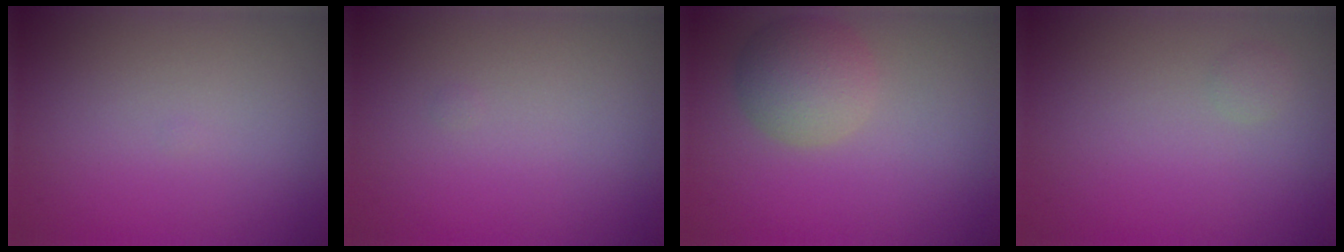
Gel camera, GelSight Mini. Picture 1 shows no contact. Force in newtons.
{"total": 0.0}
{"total": 3.9, "press": 3.9, "slide": 0.2}
{"total": 0.6, "press": 0.6, "slide": 0.0}